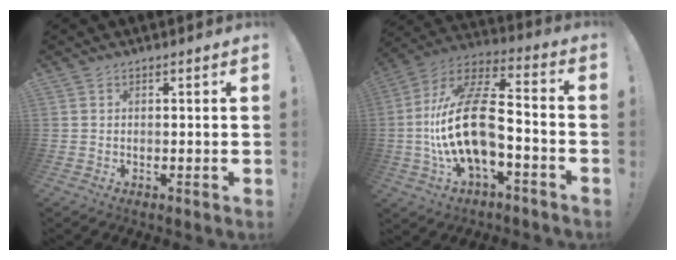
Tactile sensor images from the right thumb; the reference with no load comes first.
{"total": 21.1, "force": [-3.7, 9.4, 18.5], "torque": [-0.363, 0.027, -0.059]}